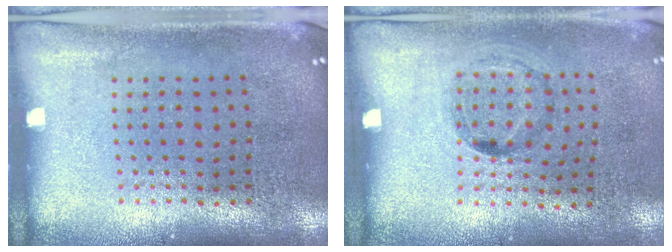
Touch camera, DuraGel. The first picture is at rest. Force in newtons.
{"total": 1.2, "press": 0.7, "slide": 1.0}